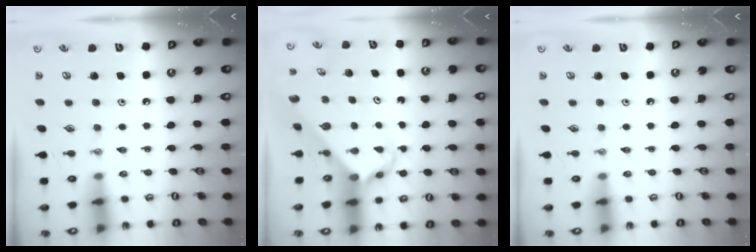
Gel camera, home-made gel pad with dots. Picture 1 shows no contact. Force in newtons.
{"total": 4.4, "press": 4.4, "slide": 0.3}
{"total": 0.0}